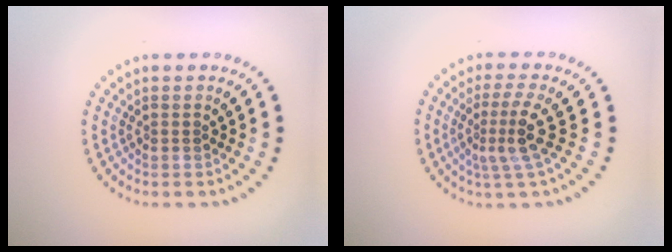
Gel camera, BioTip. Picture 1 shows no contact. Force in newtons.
{"total": 3.4, "press": 2.3, "slide": 2.5}